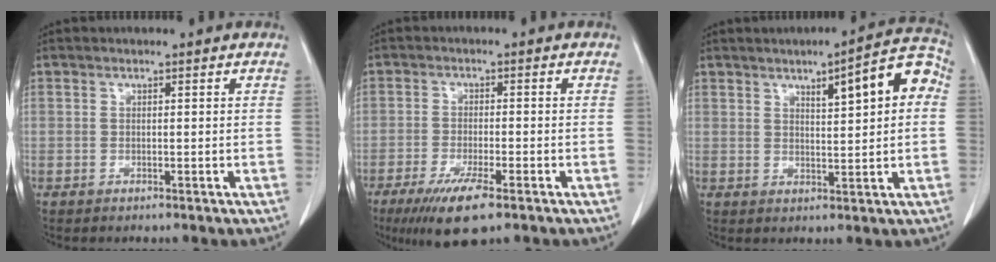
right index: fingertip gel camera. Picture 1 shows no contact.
{"total": 7.7, "force": [-4.8, 1.0, 5.9], "torque": [-0.109, -0.018, -0.077]}
{"total": 8.9, "force": [2.6, 1.9, 8.3], "torque": [-0.109, 0.025, 0.036]}